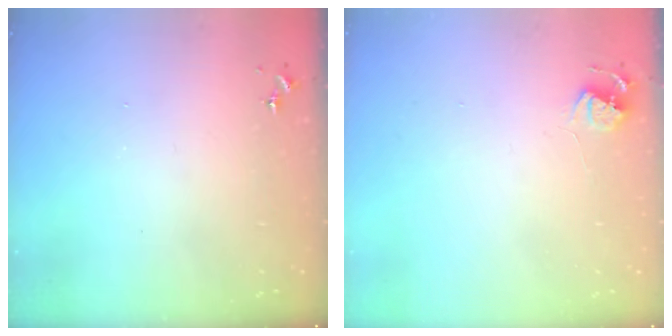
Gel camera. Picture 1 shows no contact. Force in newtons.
{"total": 5.1, "press": 5.1, "slide": 0.6}